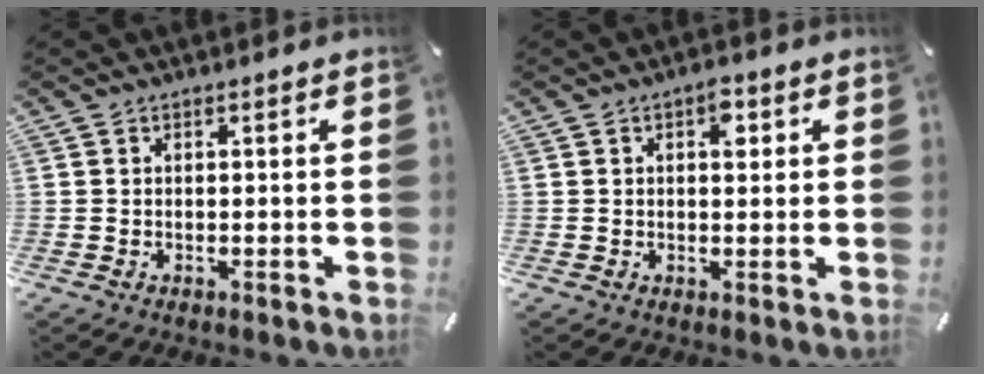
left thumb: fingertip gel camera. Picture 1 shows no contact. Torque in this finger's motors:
{"motor_torque": [0.54, 0.74, 0.22, -0.54, 0.17]}